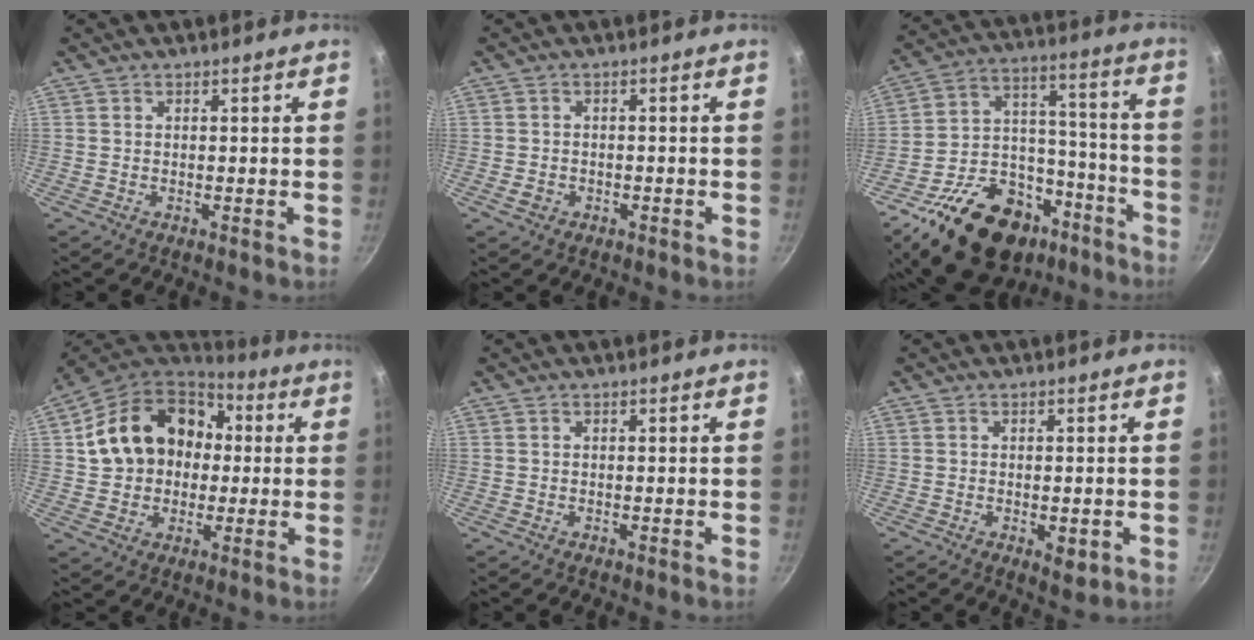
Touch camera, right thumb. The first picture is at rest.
{"total": 2.4, "force": [-1.0, 1.9, 1.1], "torque": [-0.017, 0.013, -0.012]}
{"total": 28.7, "force": [-17.7, 17.2, 14.7], "torque": [-0.194, 0.120, -0.261]}
{"total": 18.9, "force": [2.6, 15.2, 11.0], "torque": [-0.174, 0.042, 0.042]}
{"total": 0.0}
{"total": 3.4, "force": [-1.0, 1.5, 2.9], "torque": [-0.042, -0.007, -0.010]}